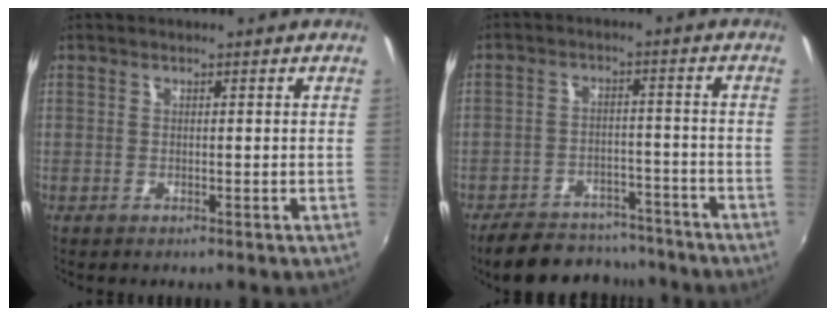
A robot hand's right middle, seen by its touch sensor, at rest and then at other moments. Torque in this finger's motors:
{"motor_torque": [1.12, -1.02, 0.24, 0.21]}